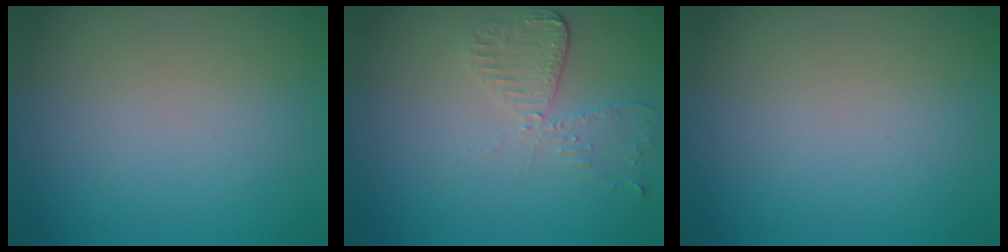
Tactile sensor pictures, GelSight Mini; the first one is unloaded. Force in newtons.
{"total": 2.9, "press": 2.6, "slide": 1.4}
{"total": 0.0}